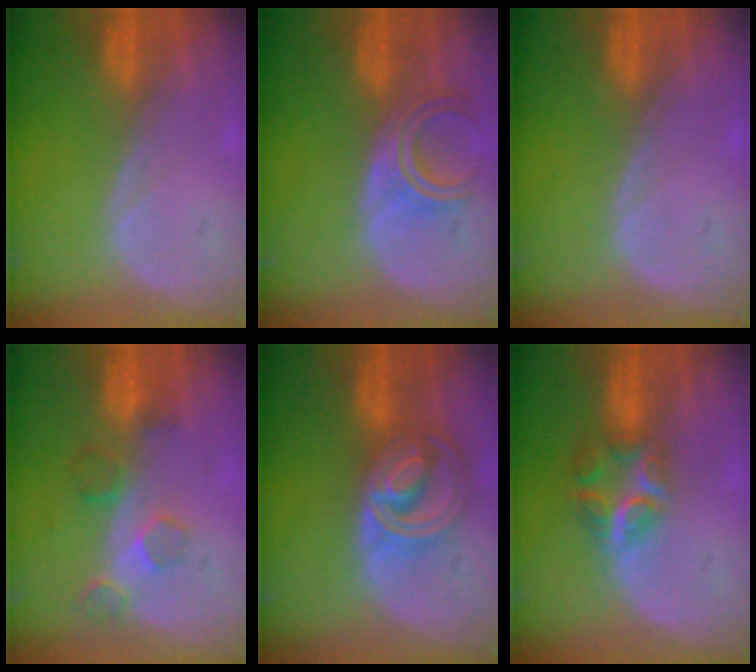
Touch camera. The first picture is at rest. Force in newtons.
{"total": 5.1, "press": 5.0, "slide": 0.5}
{"total": 0.0}
{"total": 4.5, "press": 4.2, "slide": 1.6}
{"total": 8.6, "press": 7.3, "slide": 4.4}
{"total": 5.9, "press": 5.4, "slide": 2.5}